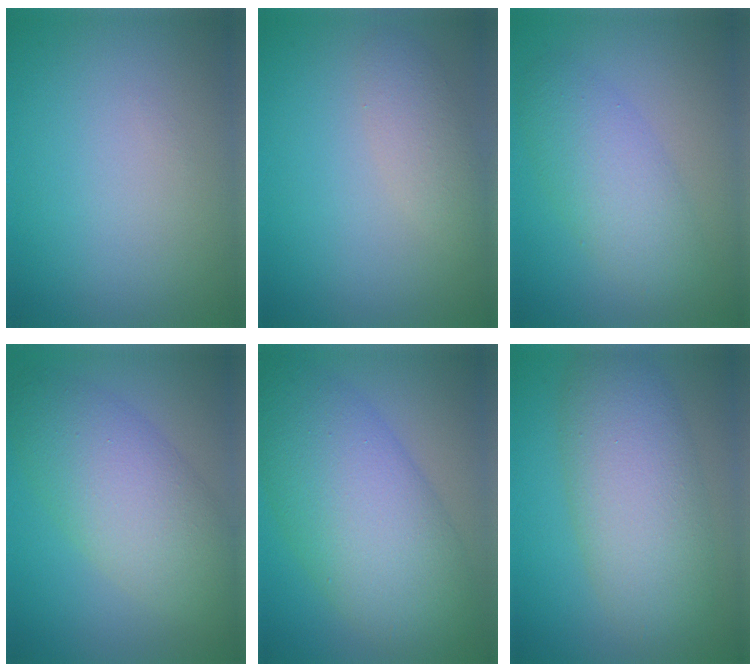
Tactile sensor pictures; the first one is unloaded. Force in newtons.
{"total": 2.3, "press": 2.3, "slide": 0.2}
{"total": 3.2, "press": 3.2, "slide": 0.2}
{"total": 7.0, "press": 7.0, "slide": 0.5}
{"total": 10.4, "press": 10.4, "slide": 0.2}
{"total": 7.3, "press": 7.3, "slide": 0.5}